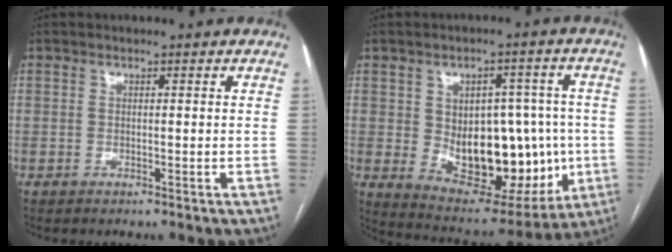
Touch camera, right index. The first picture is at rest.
{"total": 18.4, "force": [-1.3, 10.3, 15.2], "torque": [-0.217, 0.018, 0.012]}